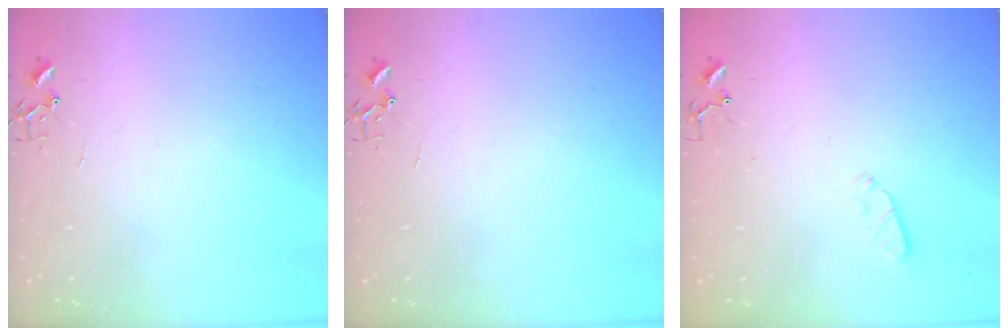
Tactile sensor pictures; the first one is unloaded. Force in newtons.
{"total": 0.0}
{"total": 2.9, "press": 2.8, "slide": 0.5}